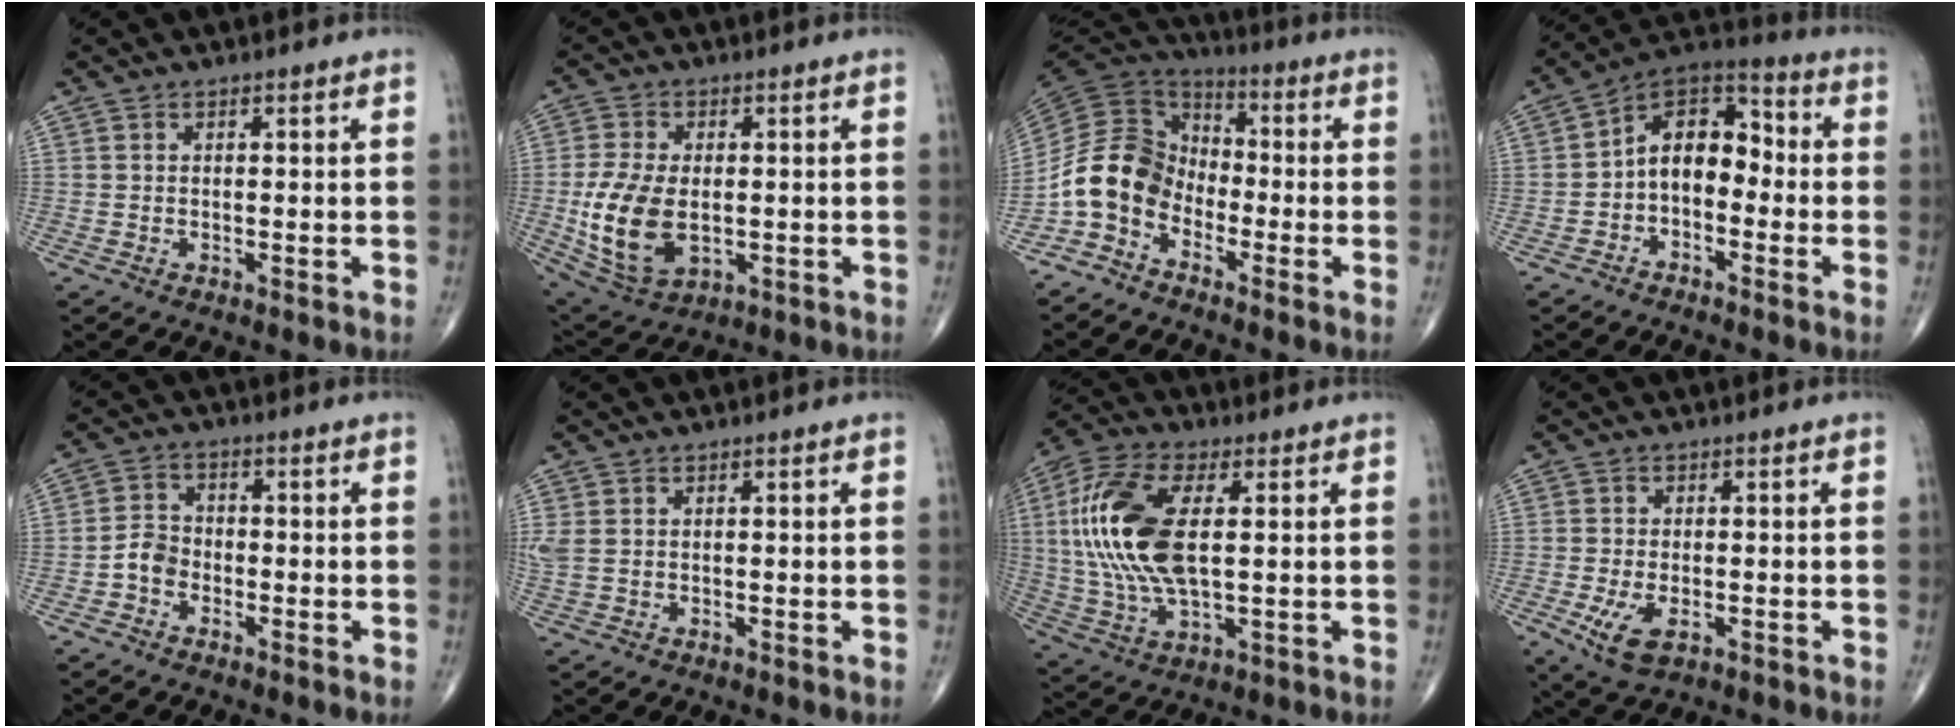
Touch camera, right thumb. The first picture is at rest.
{"total": 13.7, "force": [-1.5, 8.1, 10.9], "torque": [-0.219, -0.010, -0.012]}
{"total": 11.4, "force": [-5.0, 8.5, 5.8], "torque": [-0.098, 0.063, -0.120]}
{"total": 11.0, "force": [-1.7, 7.2, 8.1], "torque": [-0.097, 0.045, -0.047]}
{"total": 3.8, "force": [-1.7, 2.9, 1.7], "torque": [-0.021, 0.017, -0.041]}
{"total": 2.7, "force": [0.5, 1.9, 1.9], "torque": [-0.070, 0.009, 0.014]}
{"total": 18.3, "force": [2.3, 8.5, 16.0], "torque": [-0.354, 0.001, 0.044]}
{"total": 5.9, "force": [-2.0, 3.0, 4.7], "torque": [-0.094, -0.007, -0.029]}